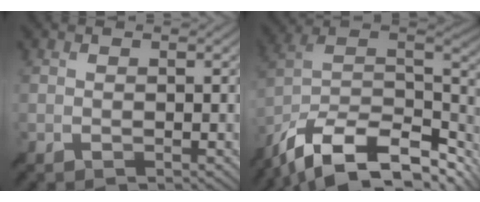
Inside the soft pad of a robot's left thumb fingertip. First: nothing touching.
{"total": 16.7, "force": [-11.2, 7.0, 10.1], "torque": [-0.239, -0.014, -0.179]}